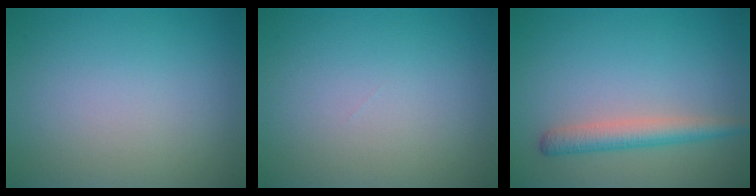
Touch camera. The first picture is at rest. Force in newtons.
{"total": 0.0}
{"total": 2.8, "press": 2.8, "slide": 0.1}